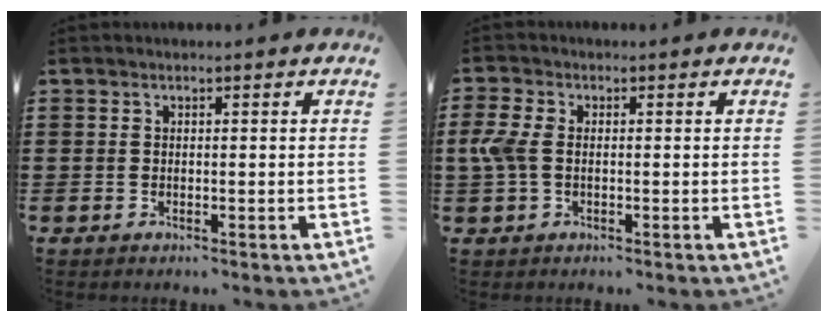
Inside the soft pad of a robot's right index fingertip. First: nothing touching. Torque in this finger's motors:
{"motor_torque": [0.80, -0.23, 0.43, 0.12]}